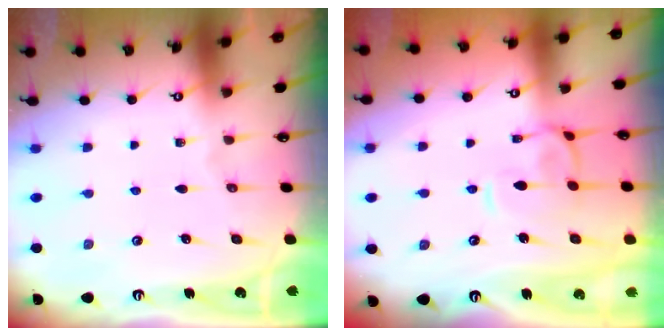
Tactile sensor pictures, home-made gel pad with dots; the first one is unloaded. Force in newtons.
{"total": 2.1, "press": 2.0, "slide": 0.7}